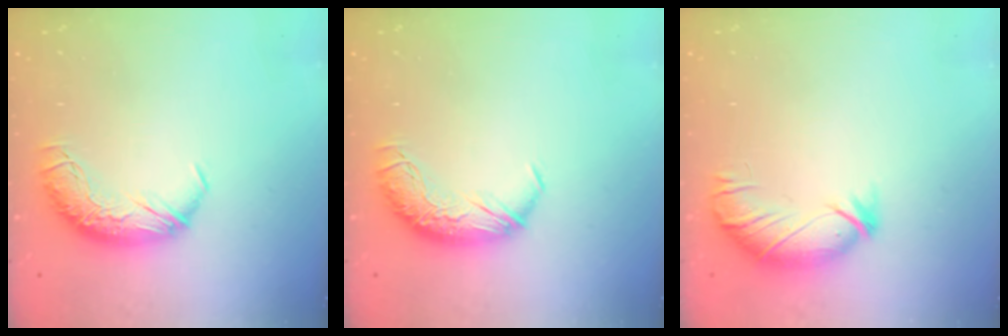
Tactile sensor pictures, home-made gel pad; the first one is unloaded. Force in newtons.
{"total": 0.0}
{"total": 3.4, "press": 3.0, "slide": 1.6}